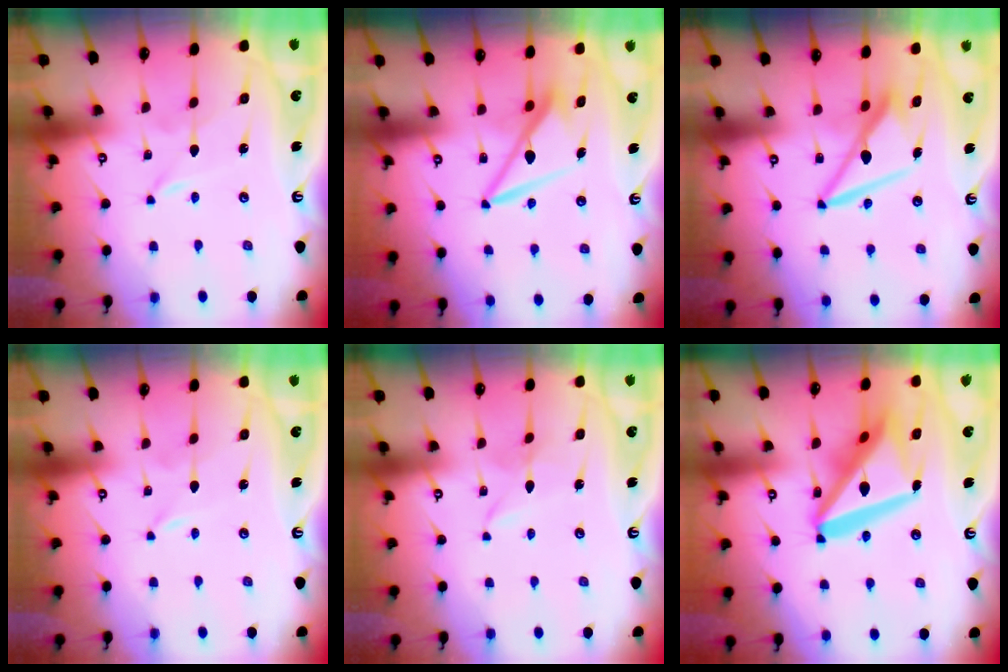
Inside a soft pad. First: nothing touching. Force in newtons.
{"total": 9.7, "press": 9.6, "slide": 1.1}
{"total": 9.4, "press": 9.3, "slide": 1.5}
{"total": 0.0}
{"total": 2.3, "press": 2.3, "slide": 0.2}
{"total": 20.7, "press": 20.6, "slide": 2.3}